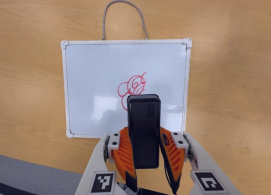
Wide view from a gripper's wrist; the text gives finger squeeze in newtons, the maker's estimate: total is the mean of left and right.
{"total": 7.6, "left": 6.6, "right": 8.6}